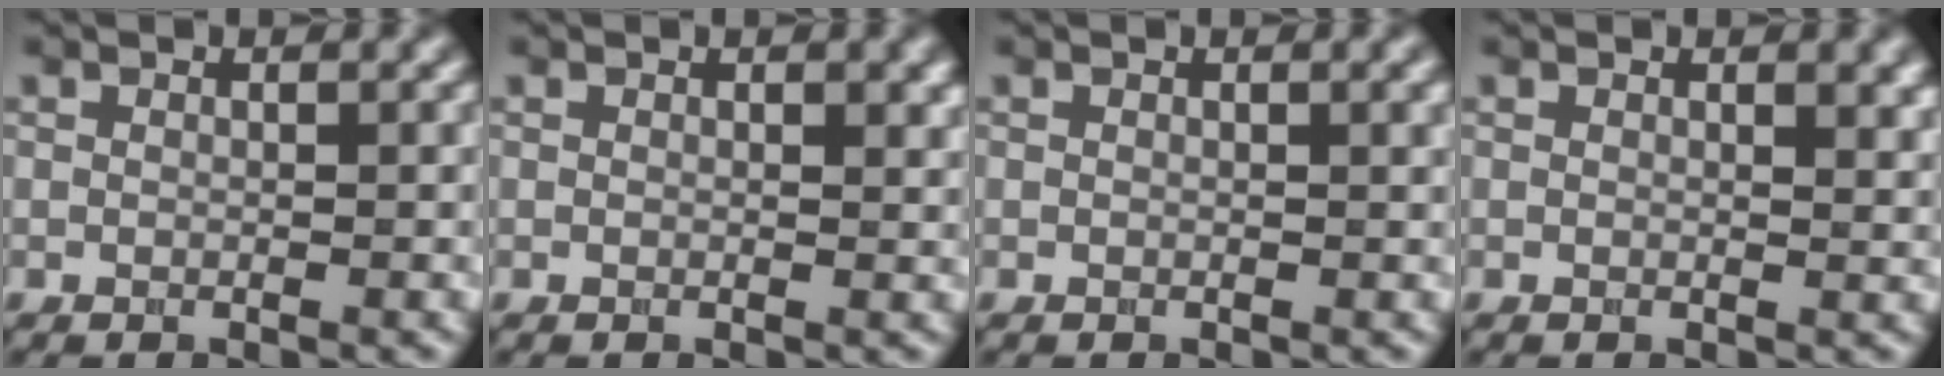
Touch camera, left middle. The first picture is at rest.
{"total": 1.1, "force": [0.5, 0.4, 0.9], "torque": [-0.010, -0.001, 0.008]}
{"total": 1.1, "force": [0.4, 0.2, 1.0], "torque": [-0.011, 0.003, 0.004]}
{"total": 1.9, "force": [0.9, 0.7, 1.5], "torque": [-0.013, -0.001, 0.014]}